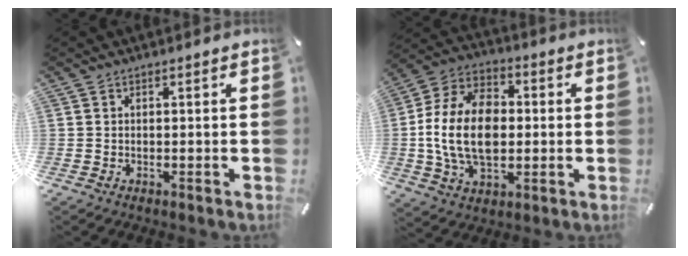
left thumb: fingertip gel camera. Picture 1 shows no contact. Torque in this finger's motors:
{"motor_torque": [2.41, 2.59, 1.70, -0.61, 0.54]}